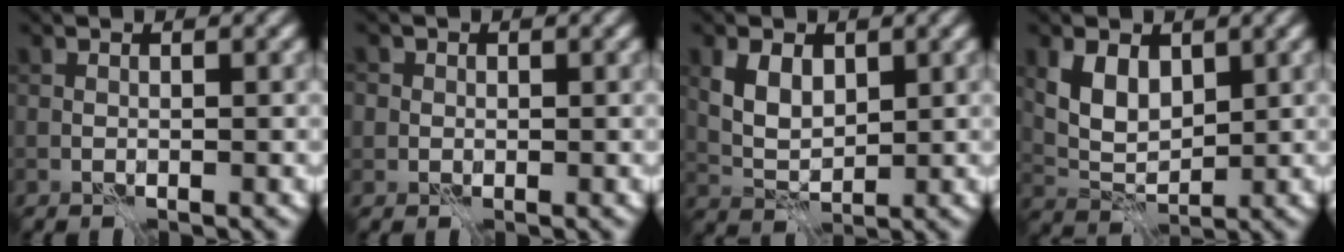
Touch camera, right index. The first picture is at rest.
{"total": 1.6, "force": [0.5, 1.5, 0.4], "torque": [0.003, 0.005, 0.001]}
{"total": 3.7, "force": [1.3, 2.3, 2.6], "torque": [-0.055, 0.001, 0.026]}
{"total": 4.2, "force": [1.6, 2.7, 2.8], "torque": [-0.062, -0.003, 0.033]}